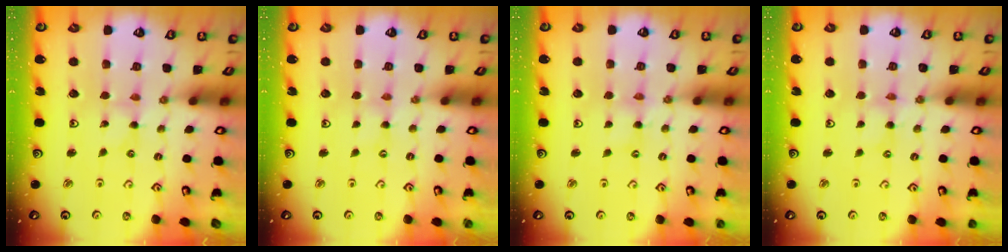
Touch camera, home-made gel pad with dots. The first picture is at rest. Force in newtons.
{"total": 0.0}
{"total": 1.4, "press": 1.4, "slide": 0.2}
{"total": 1.5, "press": 1.5, "slide": 0.2}